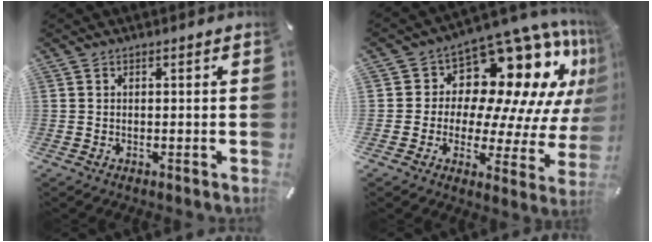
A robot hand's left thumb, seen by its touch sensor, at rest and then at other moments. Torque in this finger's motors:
{"motor_torque": [2.12, 2.89, 0.42, -0.07, 0.08]}